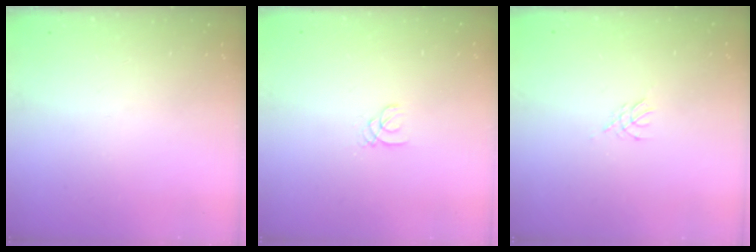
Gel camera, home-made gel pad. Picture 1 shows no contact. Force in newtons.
{"total": 1.4, "press": 1.4, "slide": 0.1}
{"total": 2.8, "press": 2.7, "slide": 0.6}